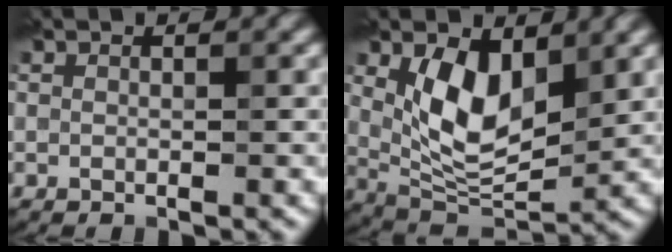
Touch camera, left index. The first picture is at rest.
{"total": 7.2, "force": [2.1, 3.8, 5.8], "torque": [-0.109, -0.009, 0.041]}